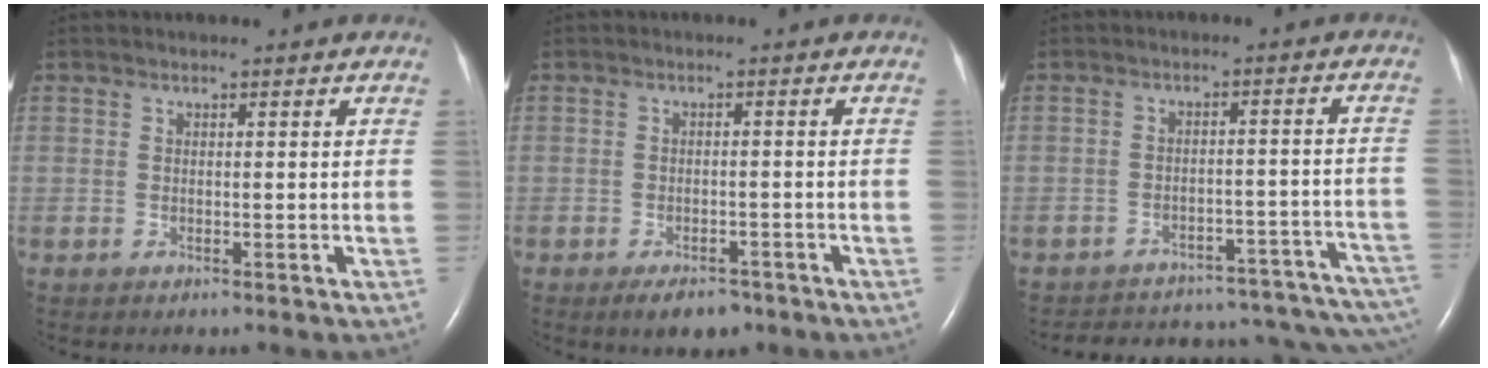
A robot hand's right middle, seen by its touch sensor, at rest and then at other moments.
{"total": 4.2, "force": [-3.0, 1.9, 2.2], "torque": [-0.034, -0.002, -0.038]}
{"total": 26.3, "force": [-23.5, 6.7, 9.7], "torque": [-0.119, 0.010, -0.275]}